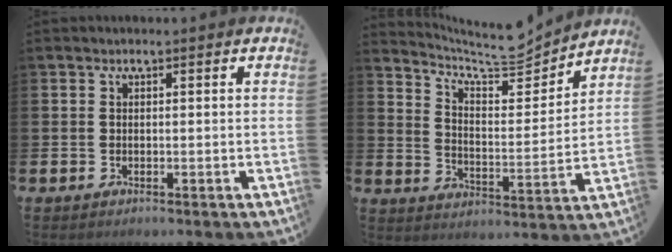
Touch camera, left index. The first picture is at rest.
{"total": 7.5, "force": [7.0, 1.6, 2.3], "torque": [-0.061, -0.061, 0.117]}